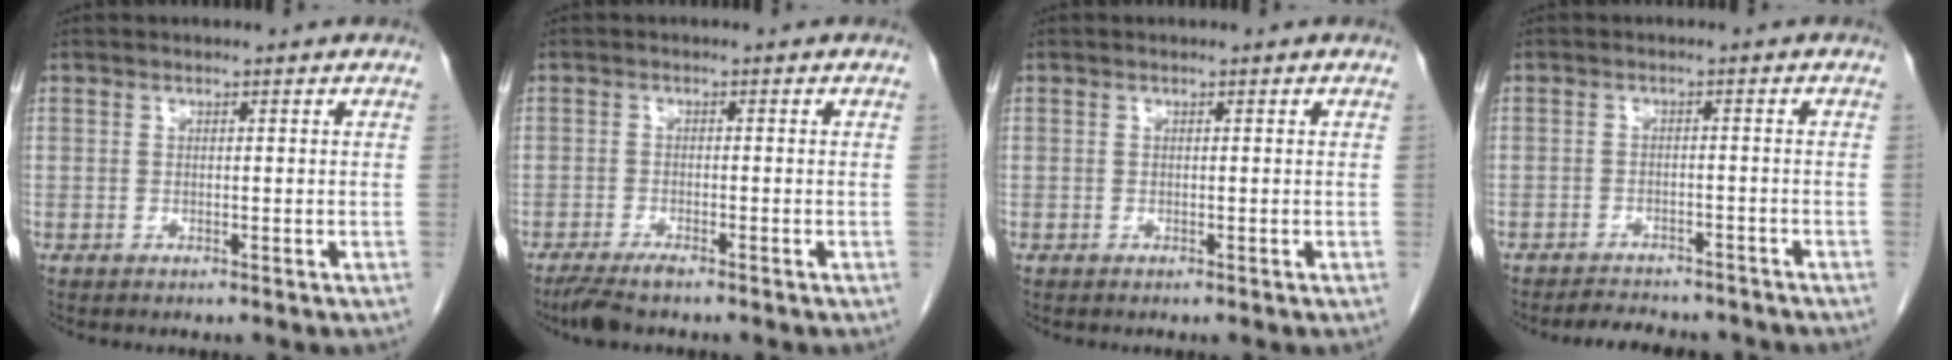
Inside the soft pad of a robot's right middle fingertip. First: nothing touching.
{"total": 3.6, "force": [-2.8, 0.5, 2.2], "torque": [-0.043, -0.008, -0.052]}
{"total": 0.0}
{"total": 7.5, "force": [-6.9, 2.0, 2.0], "torque": [-0.030, 0.000, -0.087]}